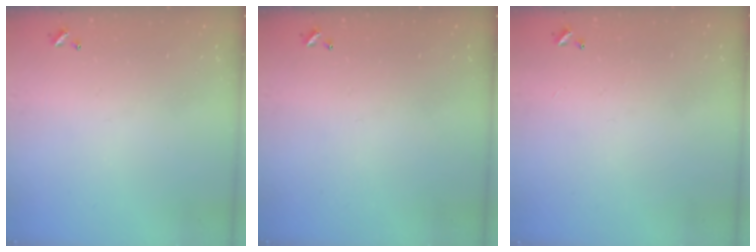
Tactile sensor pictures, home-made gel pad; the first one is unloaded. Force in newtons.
{"total": 0.0}
{"total": 1.0, "press": 0.9, "slide": 0.5}